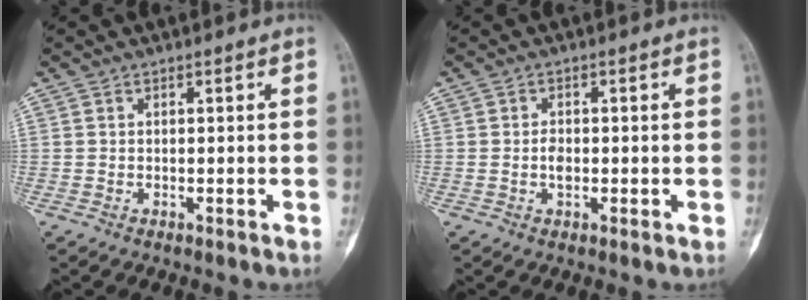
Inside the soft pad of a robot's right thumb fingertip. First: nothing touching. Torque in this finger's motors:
{"motor_torque": [0.62, 0.48, 0.27, 0.03, 0.00]}